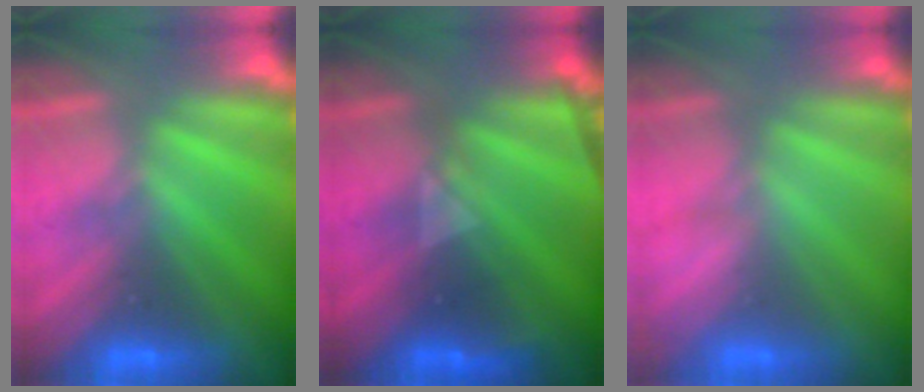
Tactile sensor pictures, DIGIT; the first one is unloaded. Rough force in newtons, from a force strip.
{"total": 2.3}
{"total": 3.0}